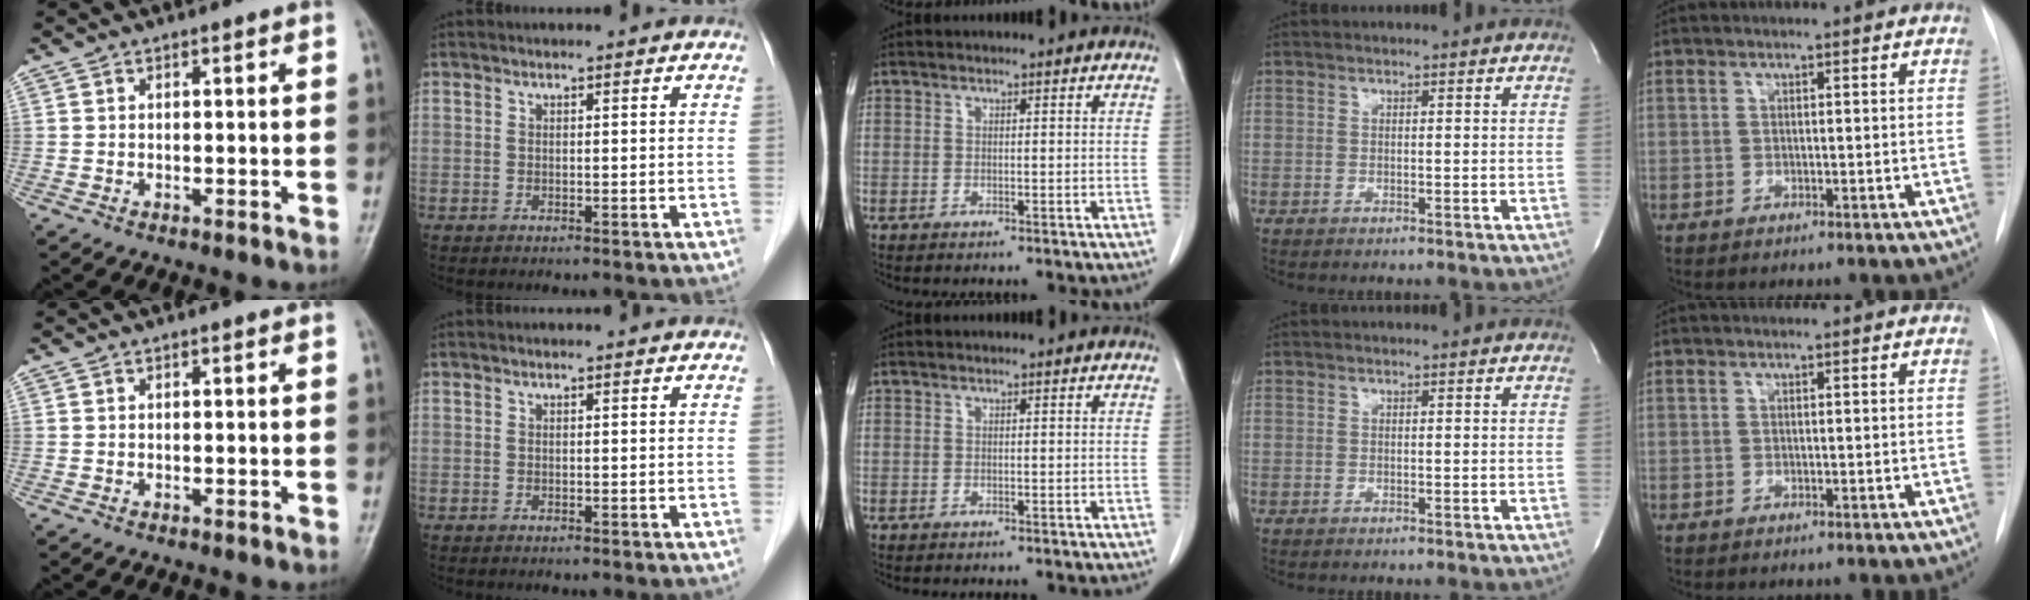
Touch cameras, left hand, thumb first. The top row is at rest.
{}